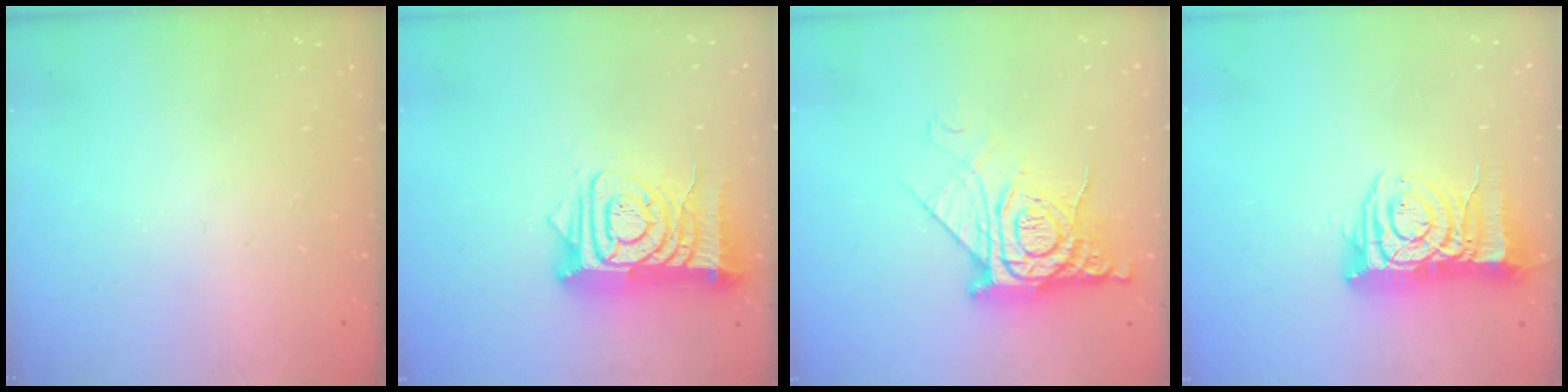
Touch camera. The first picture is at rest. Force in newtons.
{"total": 14.5, "press": 14.4, "slide": 1.6}
{"total": 13.7, "press": 13.6, "slide": 1.5}
{"total": 11.3, "press": 11.2, "slide": 1.4}